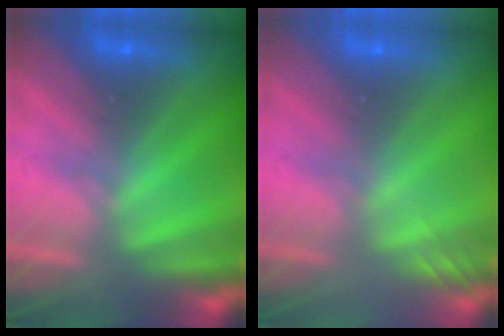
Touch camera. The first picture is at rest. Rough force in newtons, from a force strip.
{"total": 2.0}